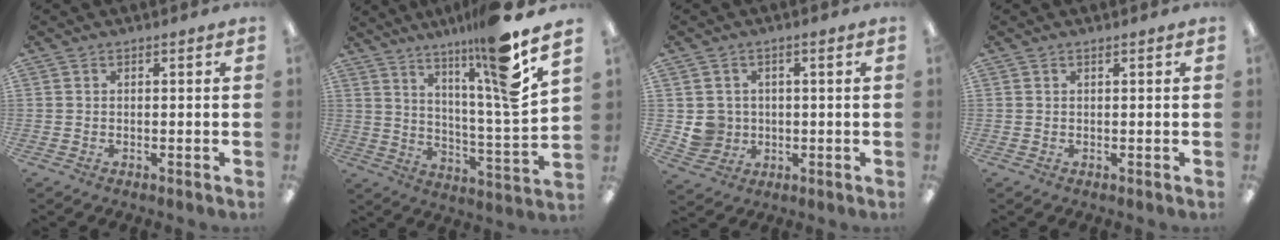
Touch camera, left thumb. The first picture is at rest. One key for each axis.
{"total": 15.8, "fx": 11.5, "fy": -0.1, "fz": 10.8, "tx": -0.177, "ty": -0.076, "tz": 0.170}
{"total": 5.1, "fx": 0.4, "fy": 5.1, "fz": 0.8, "tx": -0.013, "ty": 0.005, "tz": 0.012}
{"total": 0.0}